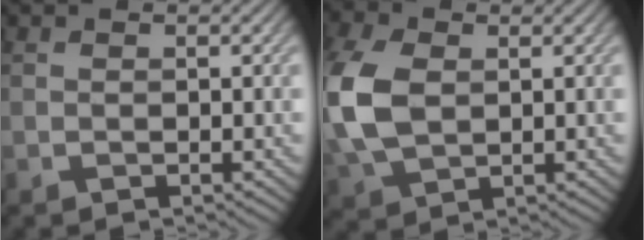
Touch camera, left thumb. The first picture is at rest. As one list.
[{"total": 9.6, "force": [0.7, 6.3, 7.3], "torque": [-0.223, 0.003, 0.014]}]